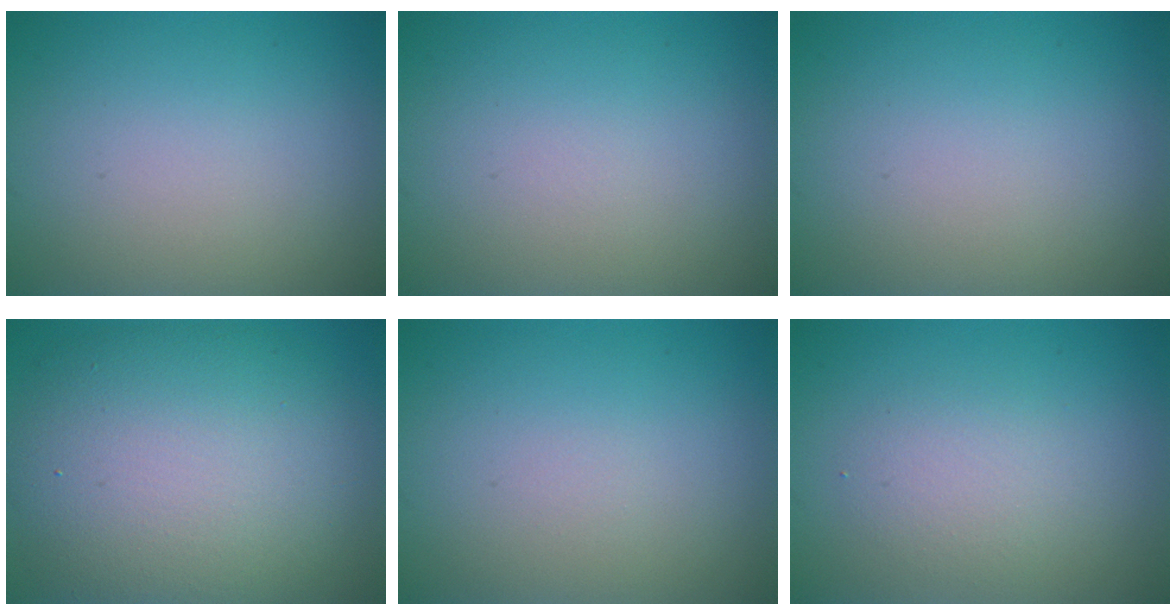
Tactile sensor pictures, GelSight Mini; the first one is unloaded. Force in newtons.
{"total": 0.0}
{"total": 0.0}
{"total": 11.8, "press": 11.7, "slide": 0.9}
{"total": 0.0}
{"total": 2.1, "press": 2.1, "slide": 0.1}